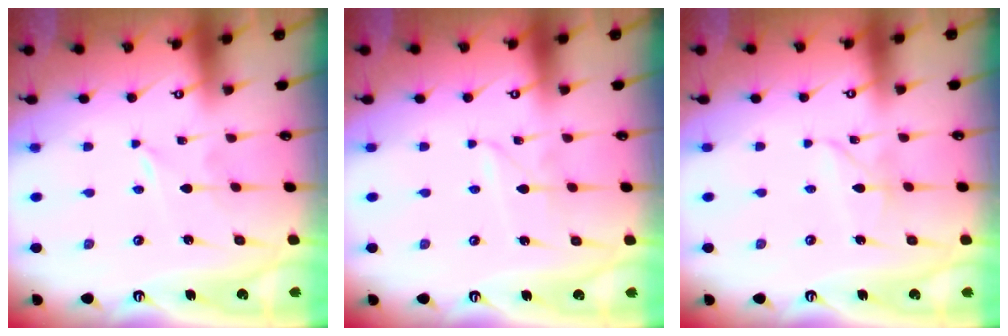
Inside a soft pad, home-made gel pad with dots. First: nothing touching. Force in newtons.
{"total": 2.6, "press": 2.5, "slide": 0.4}
{"total": 3.7, "press": 3.7, "slide": 0.0}